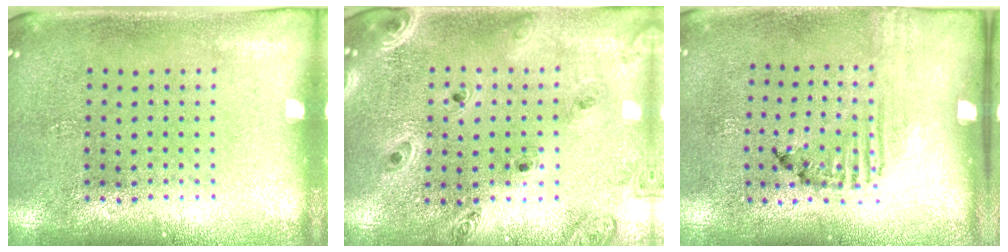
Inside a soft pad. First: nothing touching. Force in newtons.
{"total": 1.3, "press": 1.3, "slide": 0.2}
{"total": 1.8, "press": 1.0, "slide": 1.5}